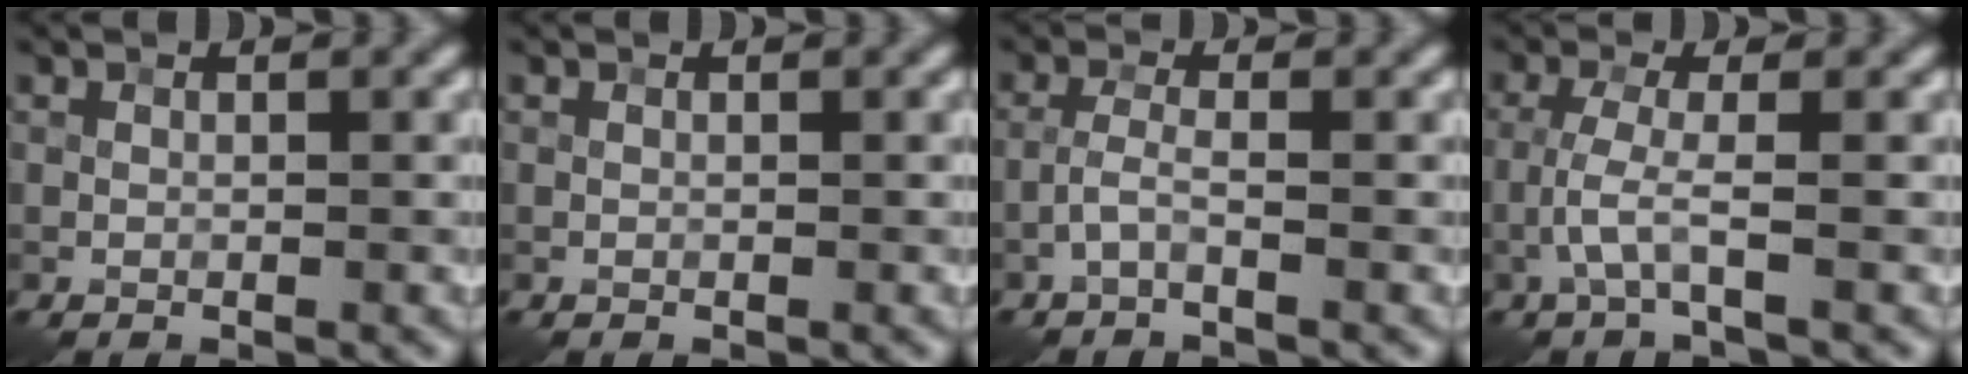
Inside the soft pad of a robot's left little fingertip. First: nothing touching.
{"total": 0.0}
{"total": 1.7, "force": [-1.0, 0.2, 1.4], "torque": [-0.032, 0.008, -0.025]}
{"total": 2.3, "force": [-0.8, 0.0, 2.1], "torque": [-0.048, 0.008, -0.024]}